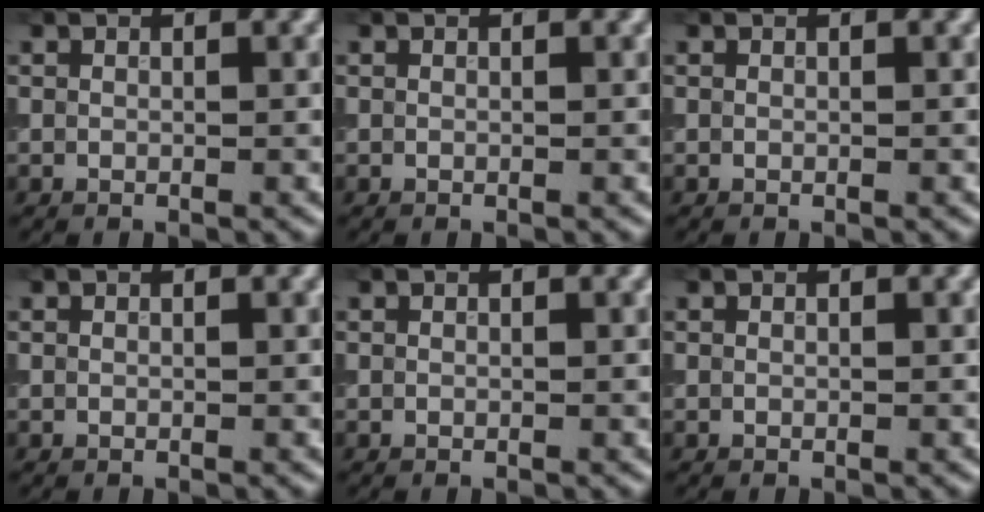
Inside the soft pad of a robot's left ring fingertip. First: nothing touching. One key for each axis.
{"total": 0.0}
{"total": 0.0}
{"total": 0.0}
{"total": 0.0}
{"total": 0.0}